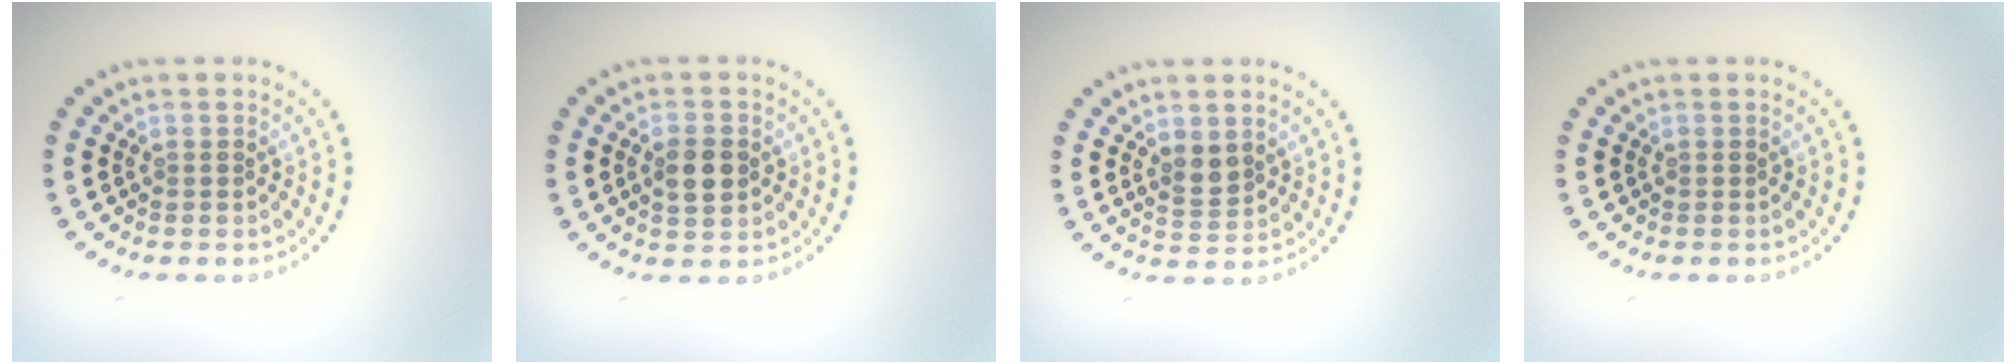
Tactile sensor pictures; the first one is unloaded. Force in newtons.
{"total": 2.8, "press": 2.8, "slide": 0.1}
{"total": 2.0, "press": 1.8, "slide": 0.9}
{"total": 0.0}